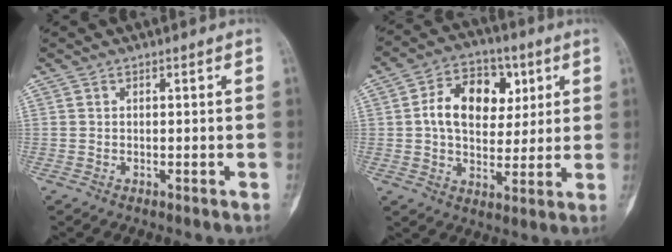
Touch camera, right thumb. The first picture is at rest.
{"total": 13.9, "force": [3.2, 9.7, 9.4], "torque": [-0.116, 0.005, 0.047]}